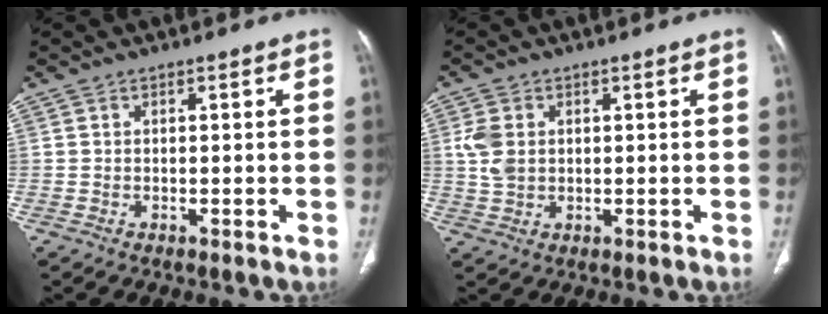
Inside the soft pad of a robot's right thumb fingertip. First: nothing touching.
{"total": 4.9, "force": [0.9, 3.6, 3.2], "torque": [-0.065, 0.000, 0.022]}